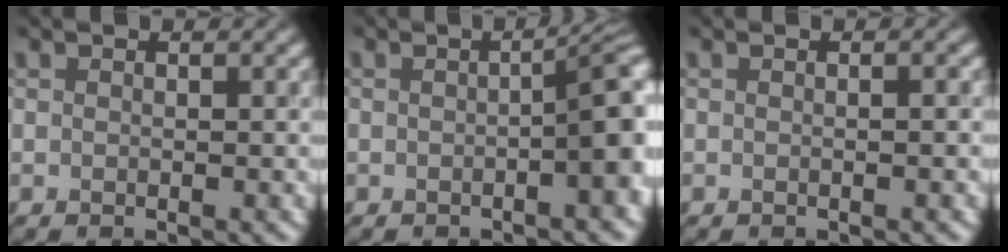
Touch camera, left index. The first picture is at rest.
{"total": 4.7, "force": [-0.7, 1.1, 4.6], "torque": [-0.049, 0.012, -0.007]}
{"total": 1.2, "force": [0.1, 0.5, 1.1], "torque": [-0.009, -0.002, -0.006]}